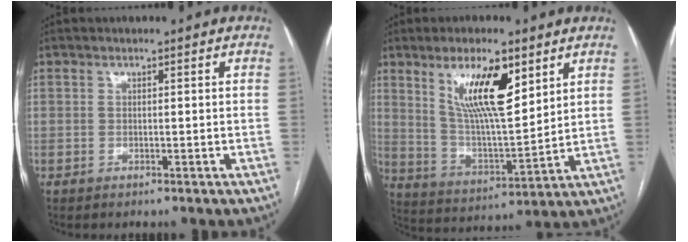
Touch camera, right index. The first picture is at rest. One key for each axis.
{"total": 12.9, "fx": 6.6, "fy": 3.0, "fz": 10.8, "tx": -0.198, "ty": -0.001, "tz": 0.126}